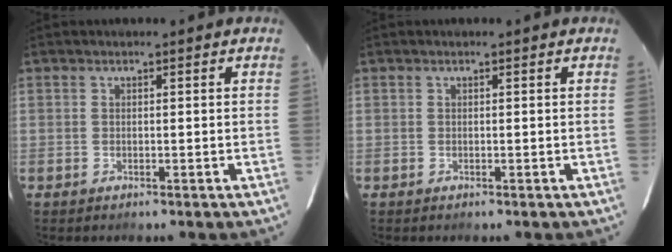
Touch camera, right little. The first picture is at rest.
{"total": 0.0}